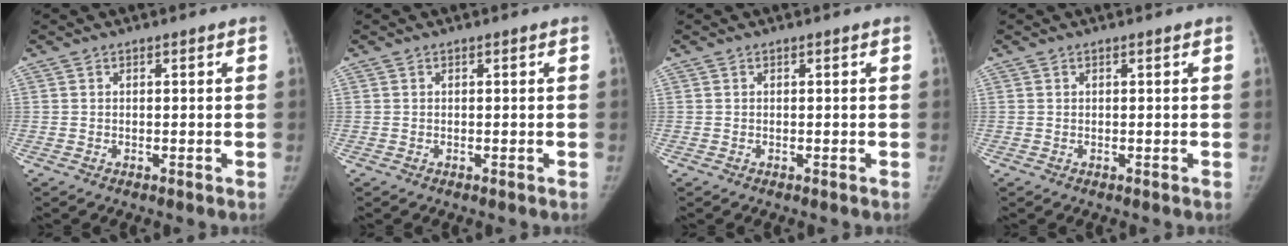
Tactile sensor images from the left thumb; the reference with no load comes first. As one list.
[{"total": 0.0}, {"total": 0.0}, {"total": 0.0}]